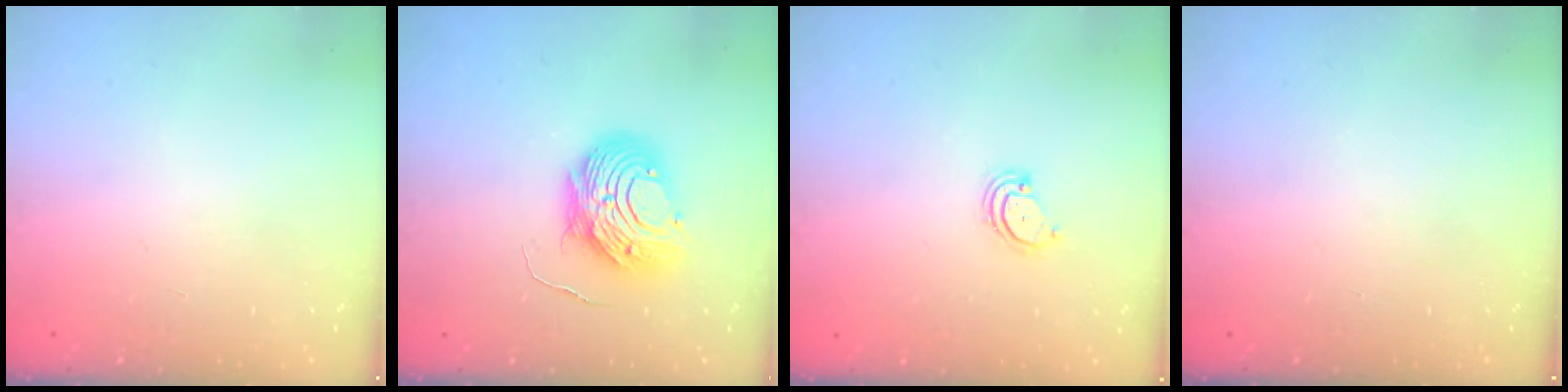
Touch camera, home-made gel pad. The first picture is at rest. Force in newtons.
{"total": 10.1, "press": 10.0, "slide": 1.0}
{"total": 3.0, "press": 3.0, "slide": 0.4}
{"total": 0.0}